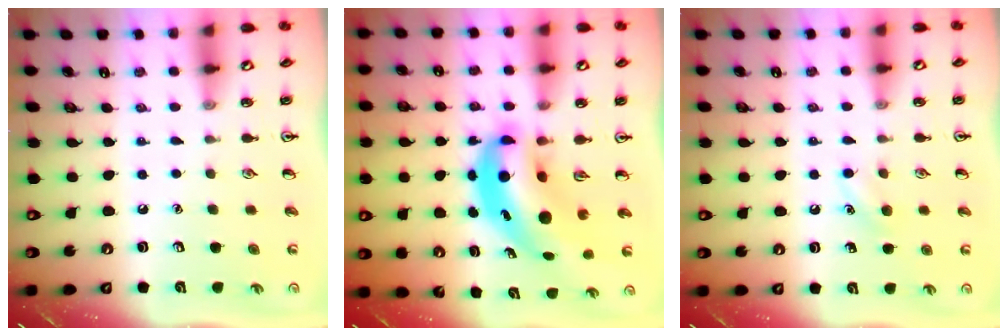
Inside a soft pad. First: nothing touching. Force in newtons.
{"total": 10.1, "press": 9.6, "slide": 3.2}
{"total": 5.8, "press": 5.6, "slide": 1.6}